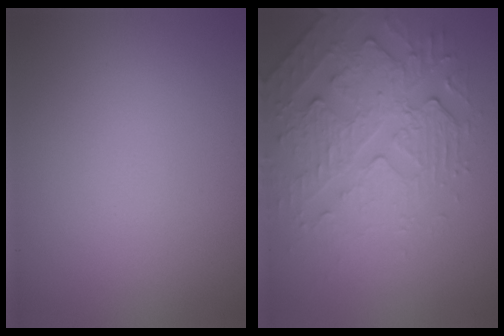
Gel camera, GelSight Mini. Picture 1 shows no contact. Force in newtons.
{"total": 4.4, "press": 4.0, "slide": 1.6}